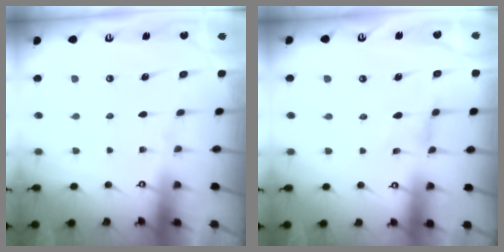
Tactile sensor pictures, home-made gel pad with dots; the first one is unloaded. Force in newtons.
{"total": 1.4, "press": 1.4, "slide": 0.4}